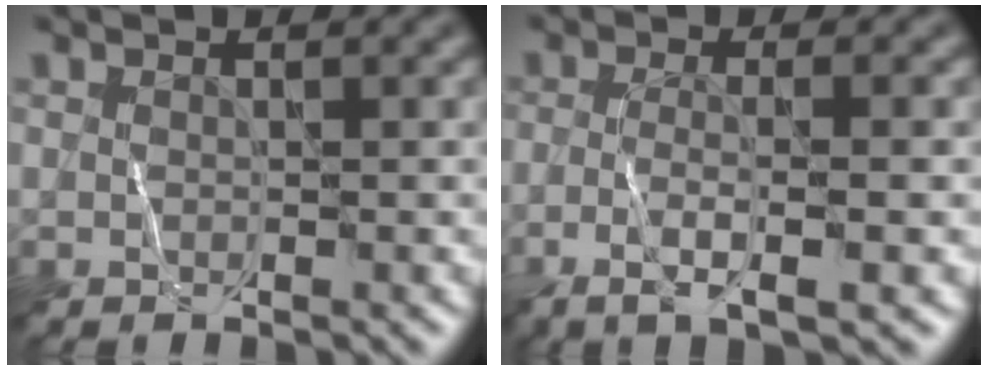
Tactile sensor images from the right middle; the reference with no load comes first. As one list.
[{"total": 4.1, "force": [-1.3, 0.7, 3.8], "torque": [-0.064, -0.001, -0.027]}]